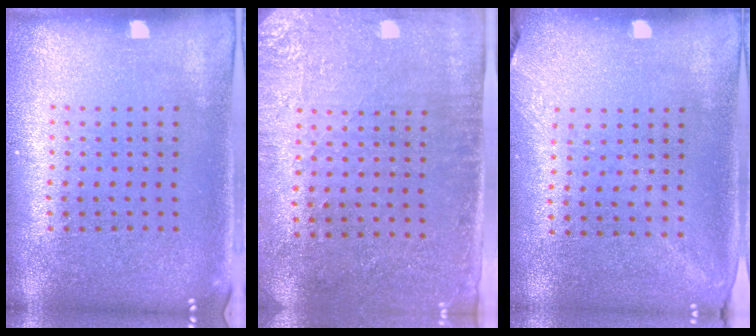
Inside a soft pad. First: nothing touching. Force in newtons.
{"total": 2.8, "press": 2.3, "slide": 1.6}
{"total": 1.3, "press": 1.0, "slide": 0.8}